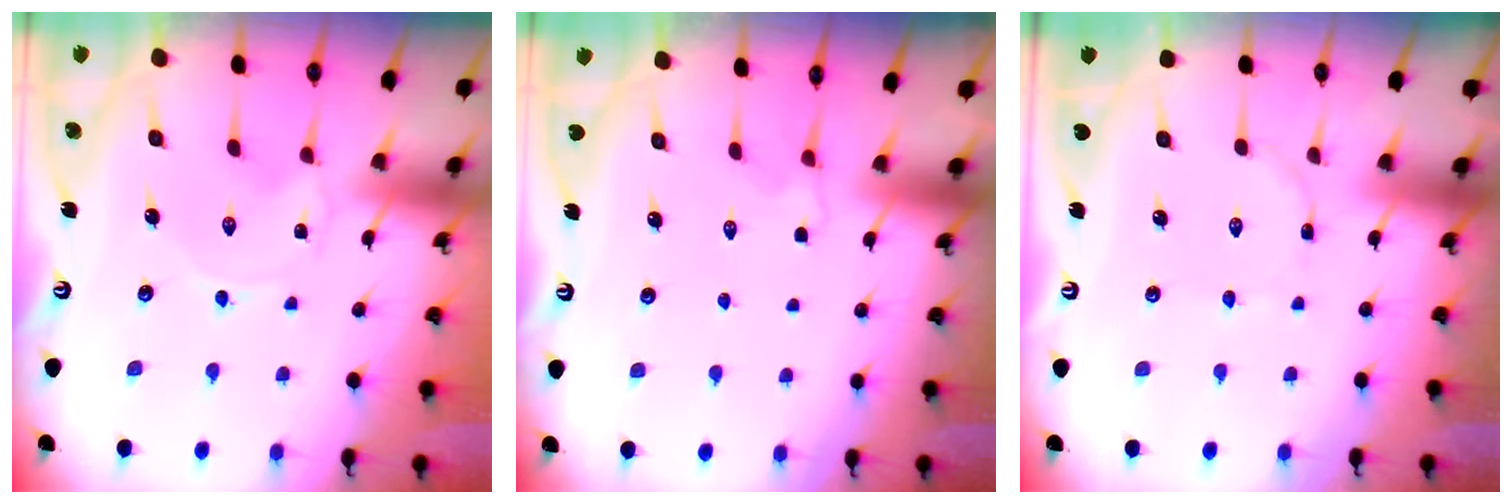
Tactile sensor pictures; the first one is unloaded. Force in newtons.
{"total": 2.1, "press": 1.3, "slide": 1.6}
{"total": 2.6, "press": 2.6, "slide": 0.2}